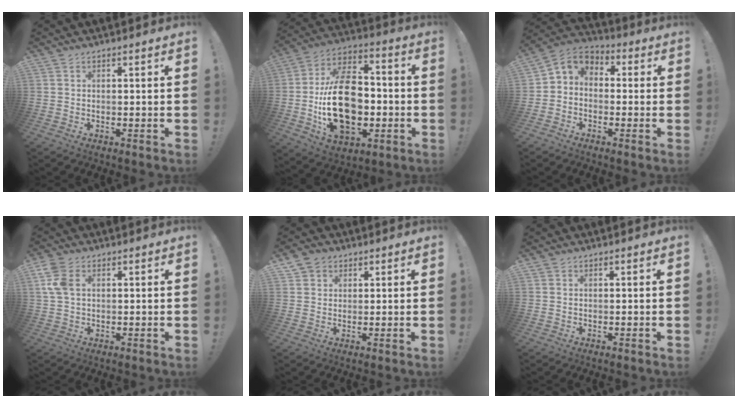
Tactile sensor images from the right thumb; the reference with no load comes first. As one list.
[{"total": 24.5, "force": [-3.6, 16.3, 18.0], "torque": [-0.321, 0.018, -0.050]}, {"total": 5.3, "force": [-1.1, 4.7, 2.1], "torque": [-0.043, 0.011, -0.016]}, {"total": 7.0, "force": [2.3, 4.7, 4.7], "torque": [-0.102, 0.005, 0.045]}, {"total": 4.2, "force": [2.2, 3.5, 0.8], "torque": [-0.011, -0.007, 0.042]}, {"total": 0.8, "force": [0.6, 0.5, 0.0], "torque": [0.000, -0.001, 0.011]}]